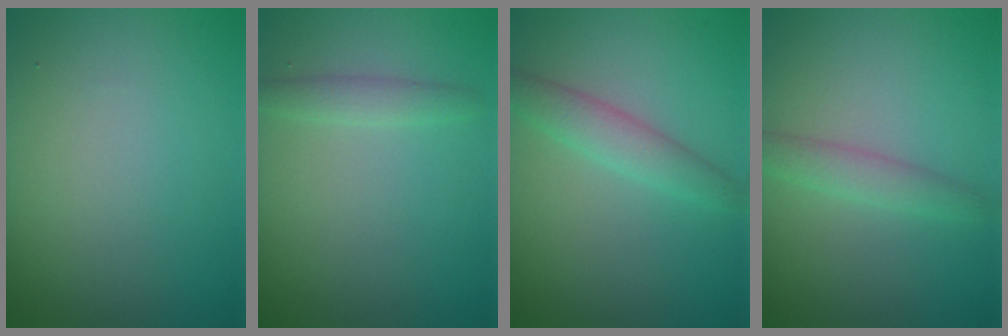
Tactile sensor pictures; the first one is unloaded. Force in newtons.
{"total": 1.5, "press": 1.5, "slide": 0.1}
{"total": 2.5, "press": 2.5, "slide": 0.0}
{"total": 2.0, "press": 2.0, "slide": 0.0}